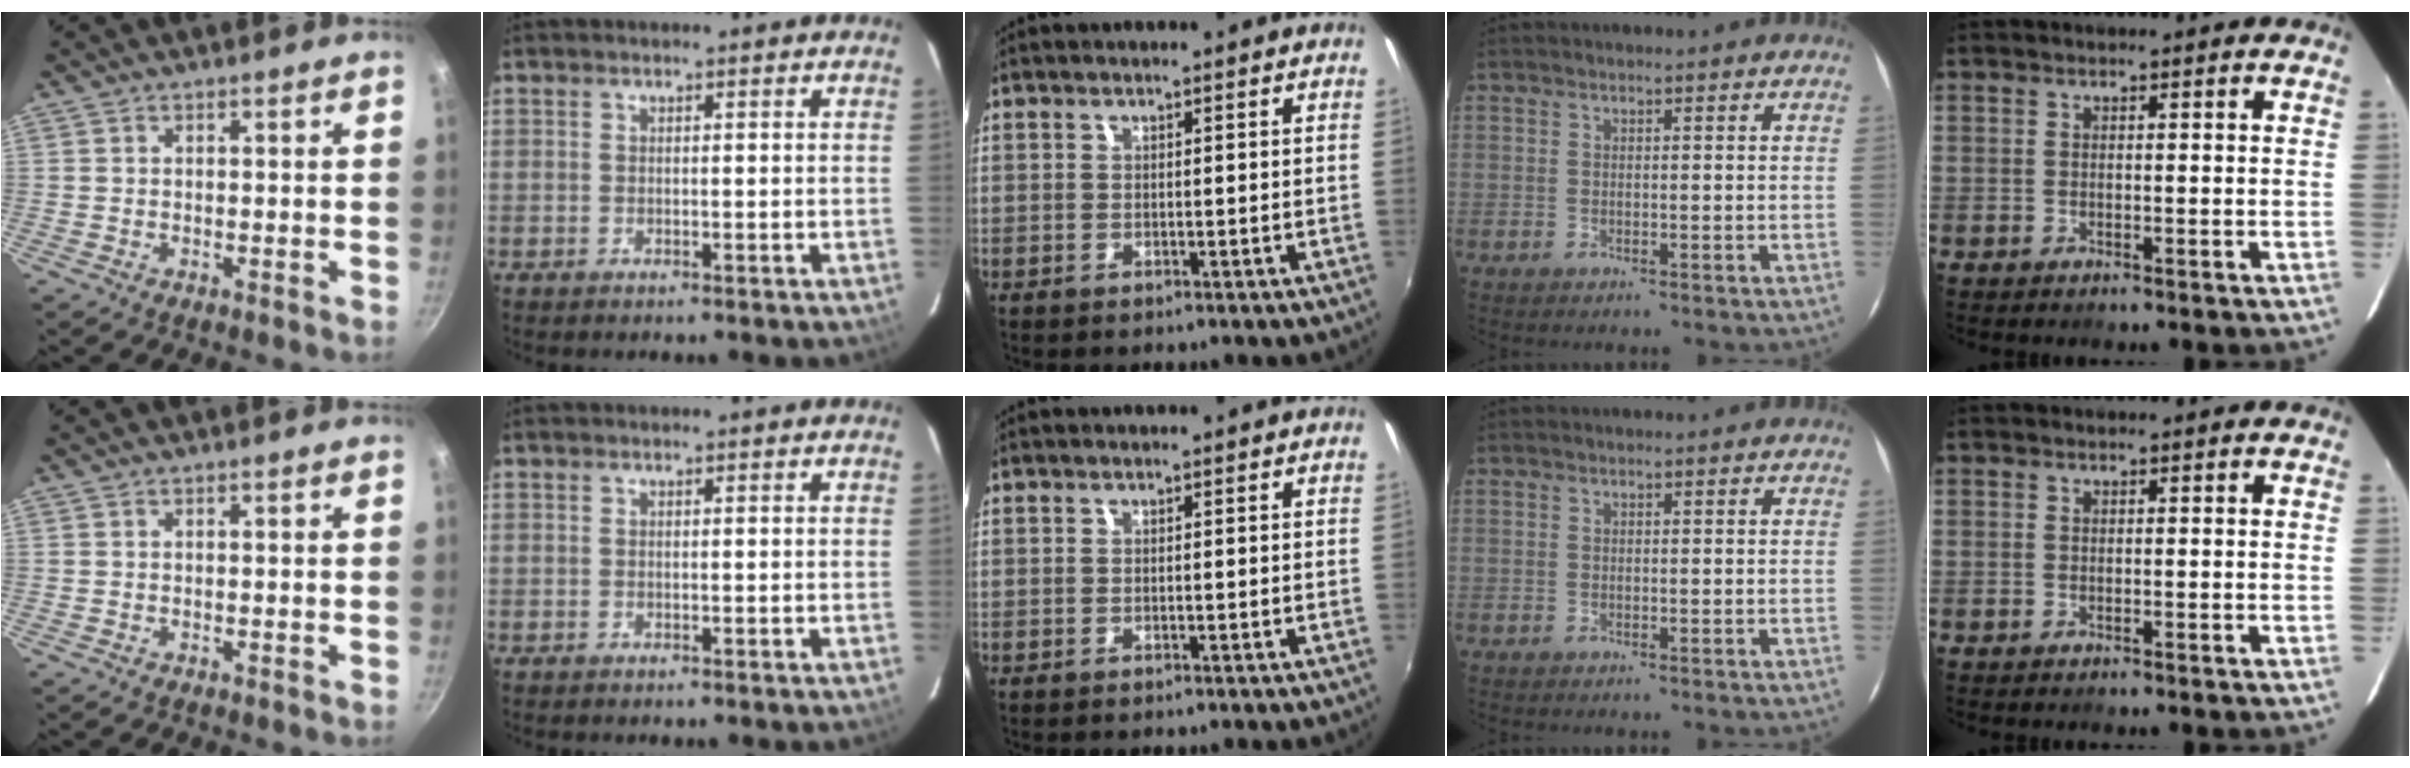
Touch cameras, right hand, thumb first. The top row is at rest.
{}